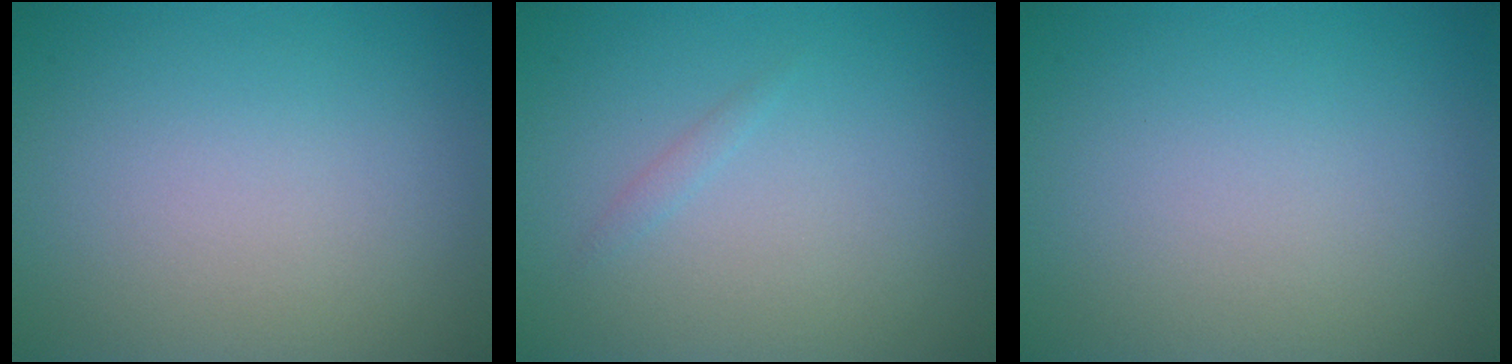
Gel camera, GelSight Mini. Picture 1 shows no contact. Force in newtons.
{"total": 0.5, "press": 0.5, "slide": 0.0}
{"total": 0.0}